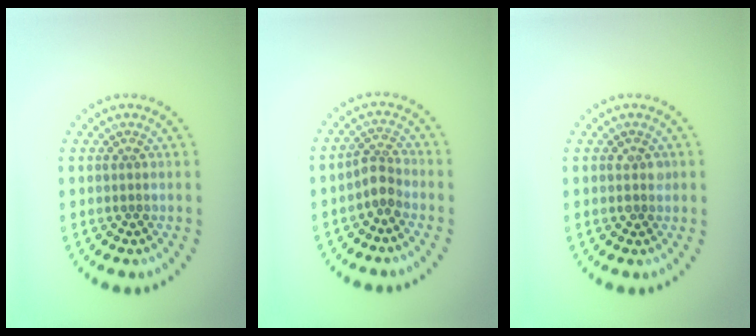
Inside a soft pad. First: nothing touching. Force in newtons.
{"total": 2.1, "press": 1.6, "slide": 1.3}
{"total": 1.1, "press": 1.1, "slide": 0.2}